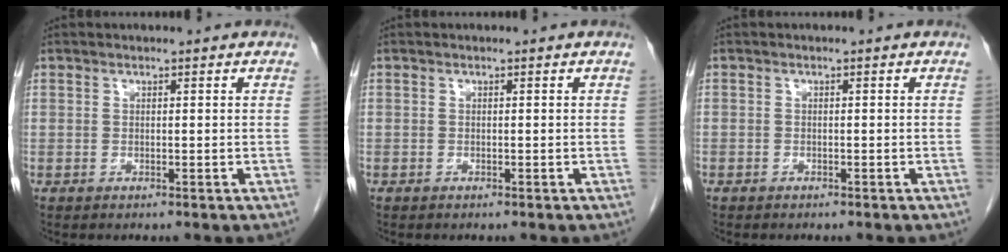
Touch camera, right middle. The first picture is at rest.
{"total": 0.0}
{"total": 0.6, "force": [-0.5, 0.4, 0.0], "torque": [-0.003, 0.003, -0.008]}